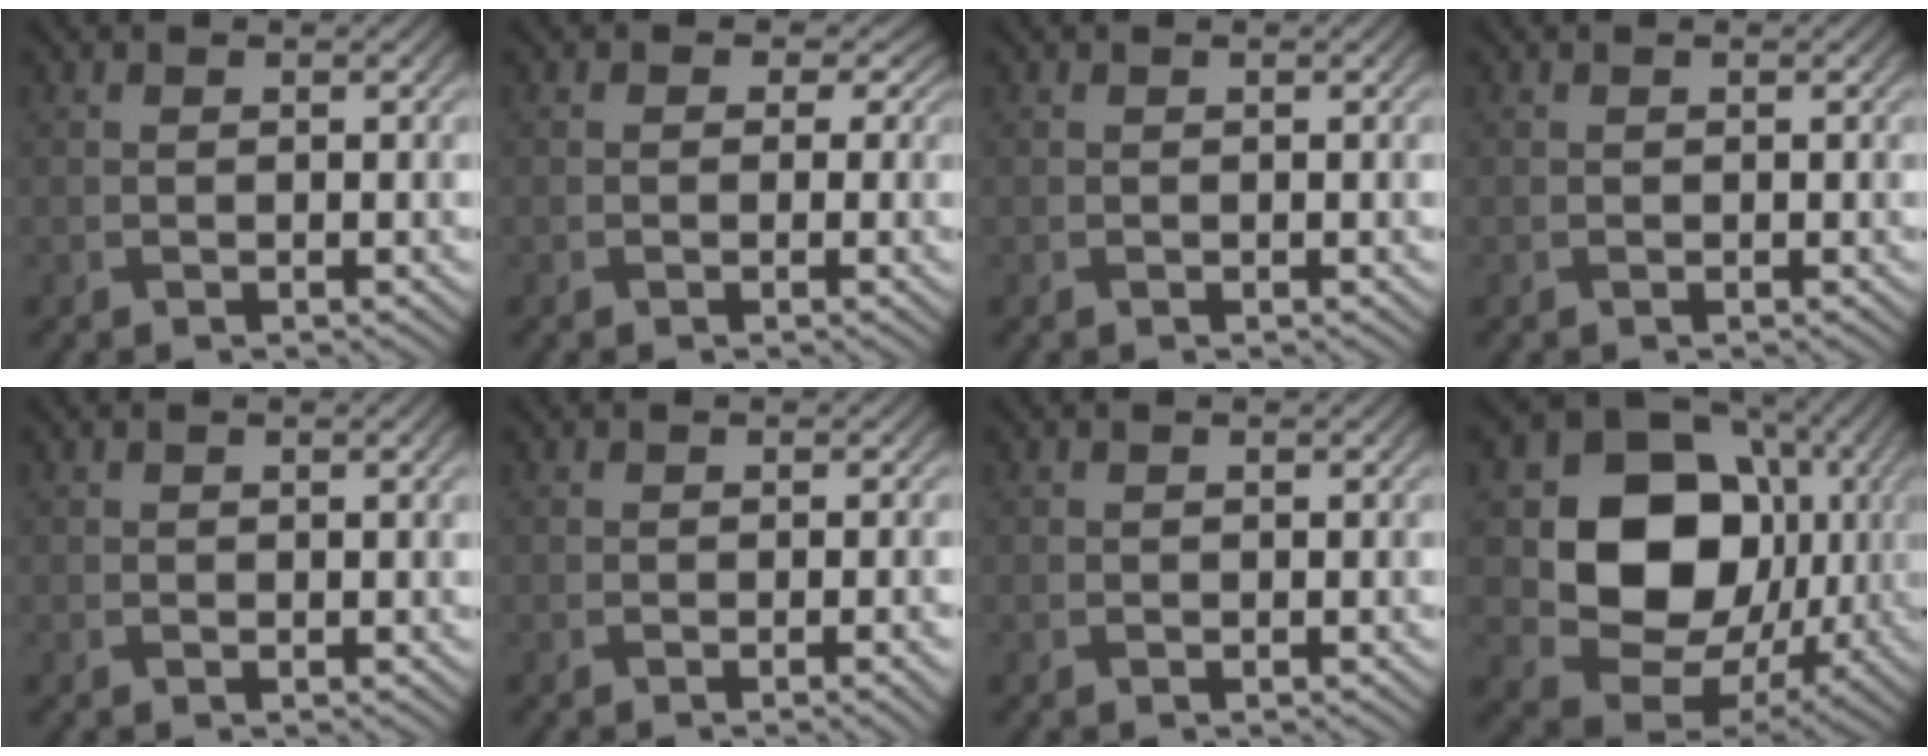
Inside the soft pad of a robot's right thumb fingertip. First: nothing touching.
{"total": 2.8, "force": [0.9, 2.4, 1.1], "torque": [-0.019, 0.004, -0.002]}
{"total": 0.0}
{"total": 0.0}
{"total": 0.7, "force": [0.3, 0.4, 0.5], "torque": [-0.007, -0.001, 0.007]}
{"total": 1.7, "force": [-0.5, 0.3, 1.6], "torque": [-0.019, 0.000, -0.008]}
{"total": 0.0}
{"total": 16.0, "force": [1.1, 12.9, 9.4], "torque": [-0.158, -0.028, 0.021]}